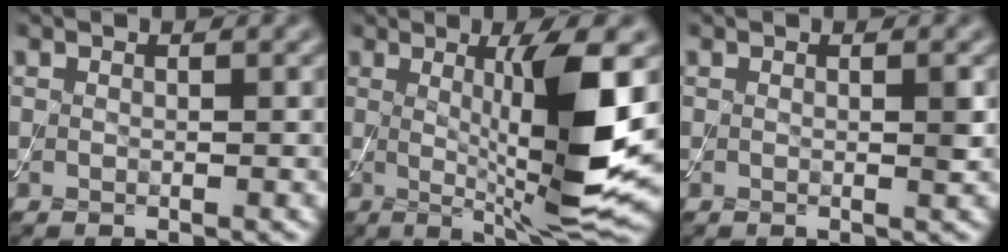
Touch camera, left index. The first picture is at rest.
{"total": 9.4, "force": [0.8, 1.4, 9.2], "torque": [-0.134, -0.018, 0.023]}
{"total": 0.8, "force": [0.1, 0.0, 0.8], "torque": [-0.010, -0.001, -0.001]}